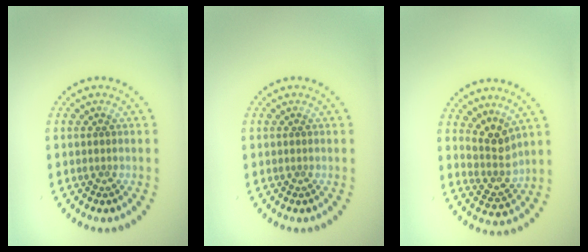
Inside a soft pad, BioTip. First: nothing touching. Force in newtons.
{"total": 0.0}
{"total": 2.8, "press": 2.1, "slide": 1.9}